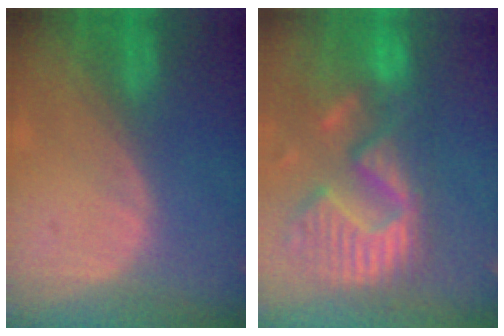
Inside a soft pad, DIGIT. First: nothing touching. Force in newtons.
{"total": 14.2, "press": 11.8, "slide": 7.8}